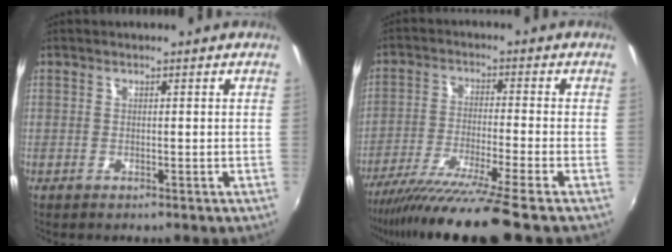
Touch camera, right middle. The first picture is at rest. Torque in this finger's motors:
{"motor_torque": [1.14, -1.00, 0.67, 0.21]}